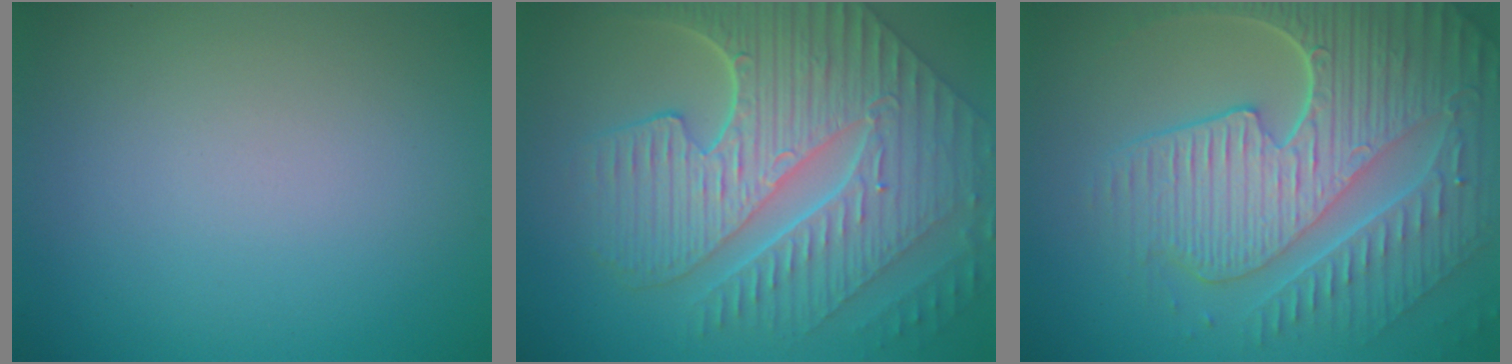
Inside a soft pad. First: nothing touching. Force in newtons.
{"total": 10.2, "press": 6.9, "slide": 7.4}
{"total": 10.0, "press": 6.6, "slide": 7.5}